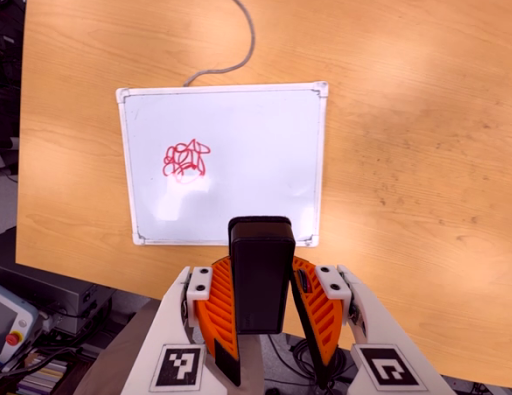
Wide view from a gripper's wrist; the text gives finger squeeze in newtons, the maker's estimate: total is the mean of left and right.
{"total": 5.8, "left": 5.1, "right": 6.5}